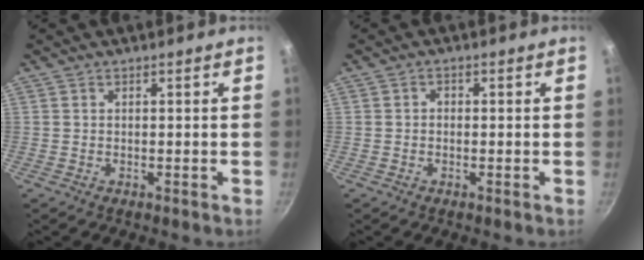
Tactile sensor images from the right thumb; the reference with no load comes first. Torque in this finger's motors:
{"motor_torque": [-0.42, -0.36, -0.06, 0.10, -0.01]}